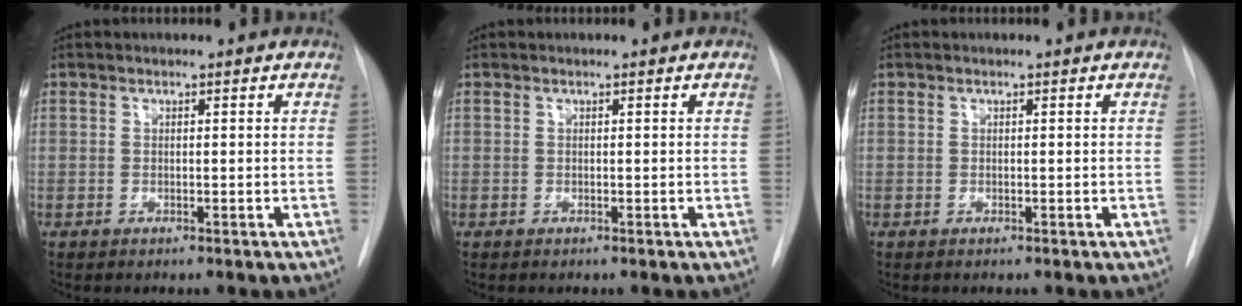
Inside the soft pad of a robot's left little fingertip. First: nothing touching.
{"total": 0.0}
{"total": 0.0}